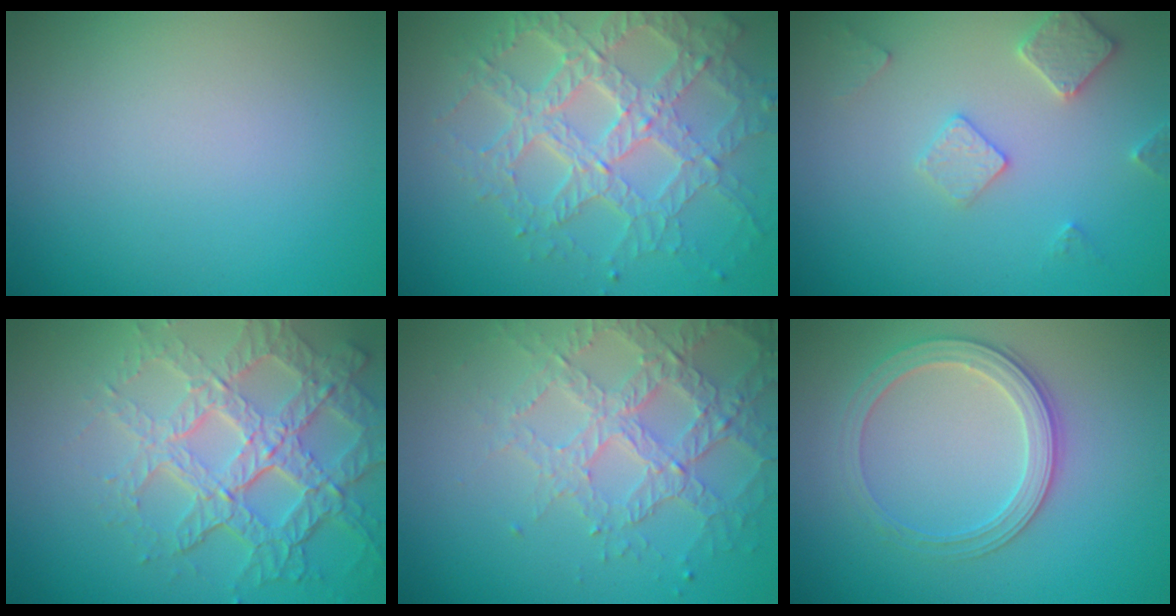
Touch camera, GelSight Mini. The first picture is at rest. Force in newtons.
{"total": 7.2, "press": 5.0, "slide": 5.1}
{"total": 2.9, "press": 2.9, "slide": 0.4}
{"total": 7.3, "press": 5.2, "slide": 5.2}
{"total": 4.1, "press": 4.0, "slide": 0.9}
{"total": 2.9, "press": 2.8, "slide": 0.7}